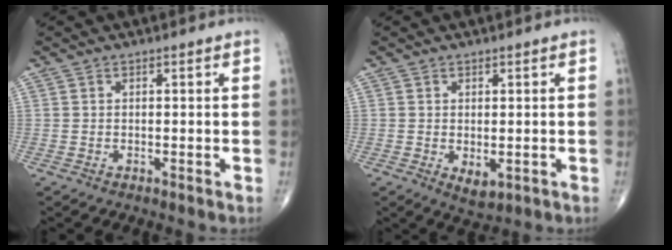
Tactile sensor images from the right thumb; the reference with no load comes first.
{"total": 3.1, "force": [-0.6, 1.7, 2.6], "torque": [-0.035, -0.009, 0.000]}